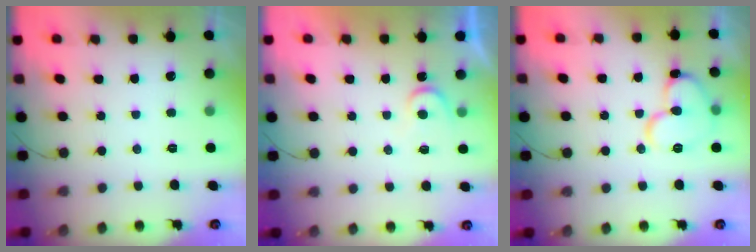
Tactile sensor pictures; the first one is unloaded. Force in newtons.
{"total": 4.4, "press": 4.4, "slide": 0.5}
{"total": 12.5, "press": 12.4, "slide": 1.9}